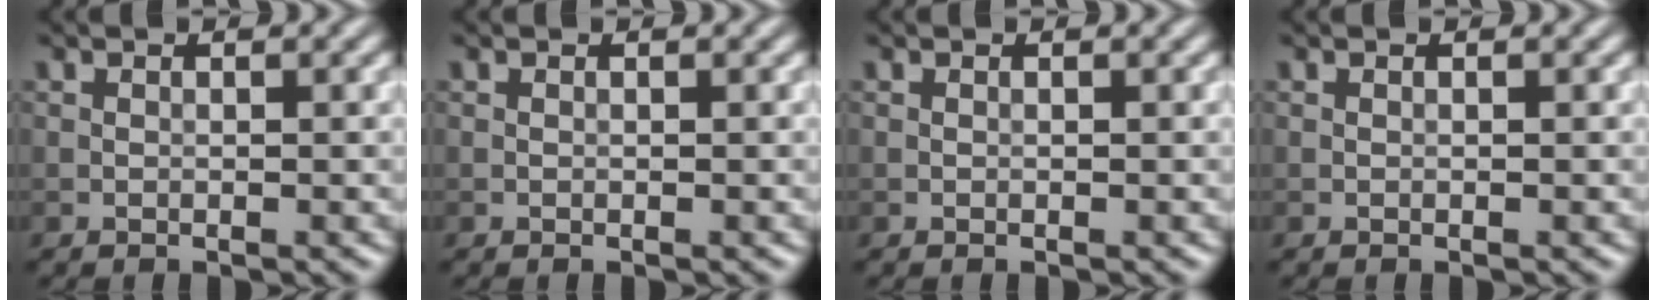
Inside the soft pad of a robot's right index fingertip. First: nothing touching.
{"total": 0.0}
{"total": 0.0}
{"total": 0.0}